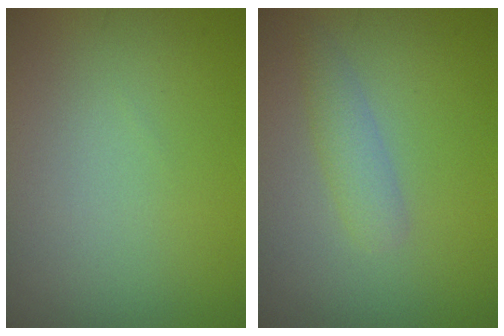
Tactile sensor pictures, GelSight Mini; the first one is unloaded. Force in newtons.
{"total": 1.9, "press": 1.9, "slide": 0.1}